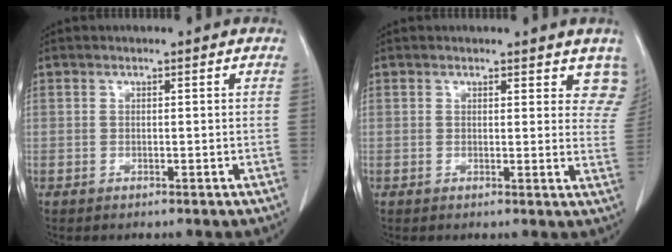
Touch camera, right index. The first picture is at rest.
{"total": 6.6, "force": [5.7, 2.5, 2.1], "torque": [0.003, -0.018, 0.047]}